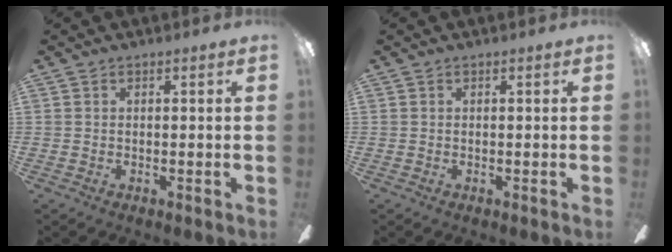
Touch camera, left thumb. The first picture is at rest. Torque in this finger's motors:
{"motor_torque": [0.00, 0.00, 0.00, -0.01, 0.00]}